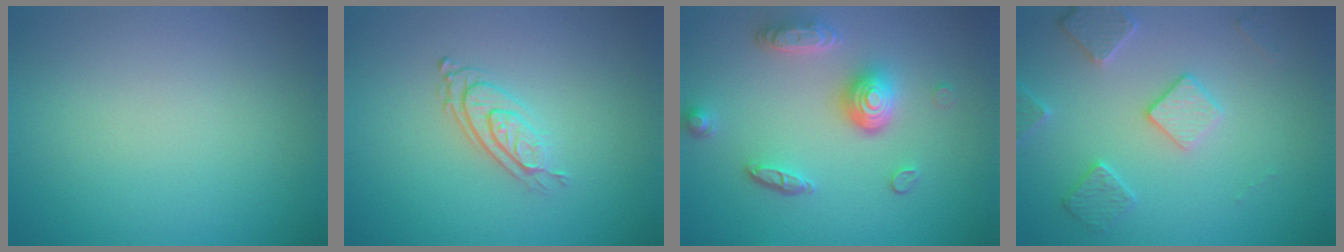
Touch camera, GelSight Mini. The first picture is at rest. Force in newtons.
{"total": 2.8, "press": 2.0, "slide": 1.9}
{"total": 4.9, "press": 3.7, "slide": 3.2}
{"total": 3.1, "press": 3.1, "slide": 0.4}